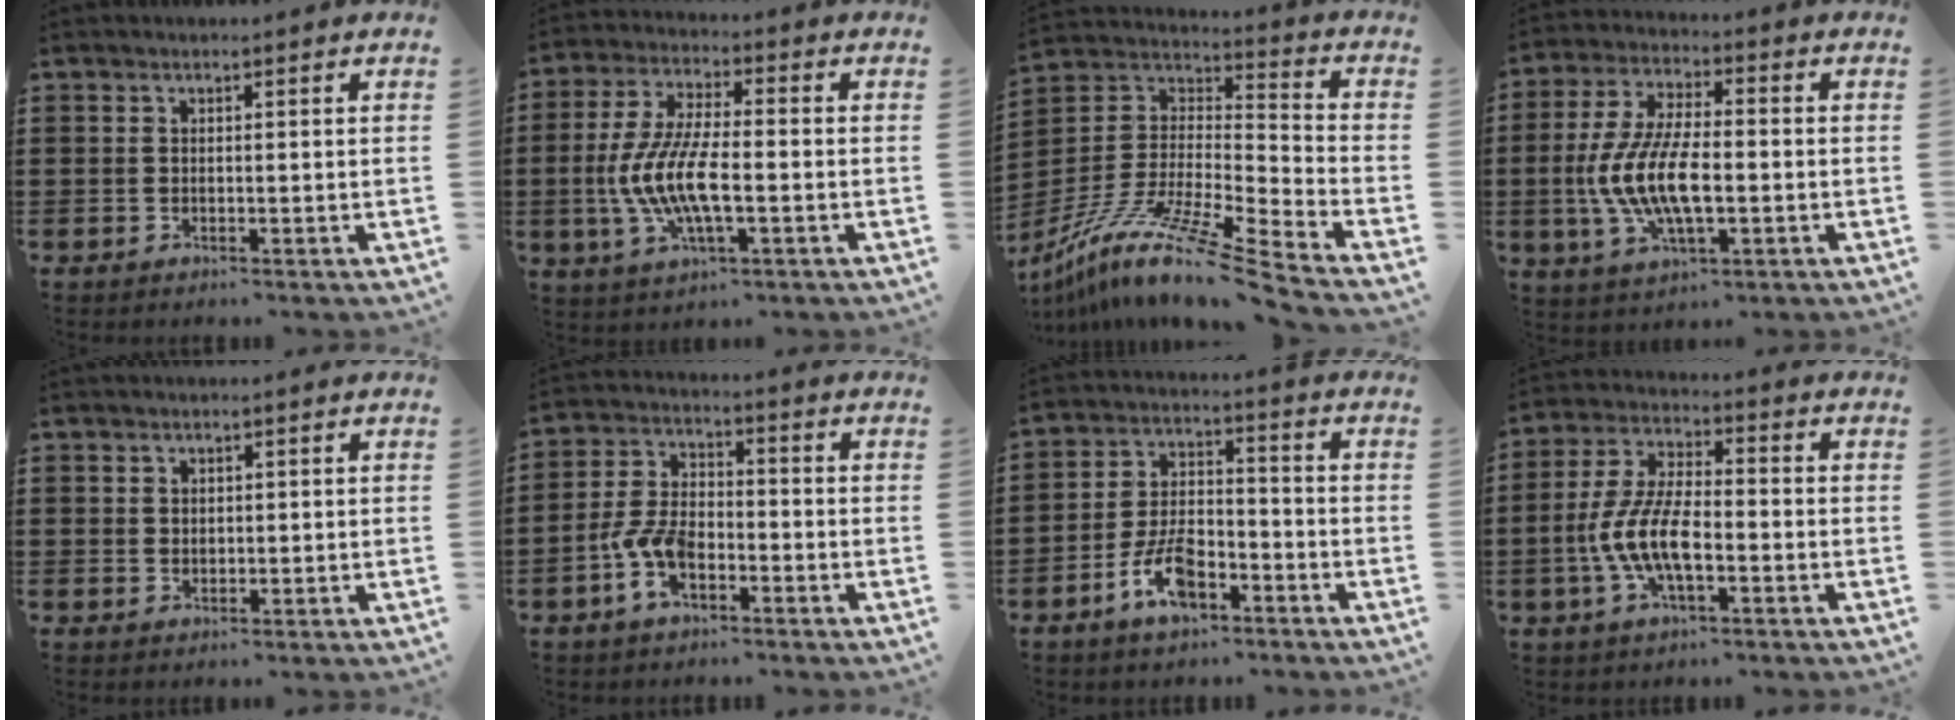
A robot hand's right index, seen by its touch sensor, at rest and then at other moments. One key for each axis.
{"total": 9.9, "fx": -2.3, "fy": 3.5, "fz": 9.0, "tx": -0.208, "ty": -0.014, "tz": -0.049}
{"total": 12.4, "fx": -9.8, "fy": 0.1, "fz": 7.6, "tx": -0.149, "ty": 0.001, "tz": -0.192}
{"total": 11.2, "fx": -2.0, "fy": 4.4, "fz": 10.0, "tx": -0.225, "ty": -0.013, "tz": -0.040}
{"total": 1.2, "fx": 0.8, "fy": 0.9, "fz": 0.3, "tx": -0.007, "ty": 0.004, "tz": 0.015}
{"total": 7.0, "fx": -3.1, "fy": 3.6, "fz": 5.1, "tx": -0.136, "ty": -0.003, "tz": -0.067}
{"total": 8.0, "fx": -4.4, "fy": 3.7, "fz": 5.6, "tx": -0.124, "ty": 0.005, "tz": -0.082}
{"total": 9.1, "fx": -2.7, "fy": 3.5, "fz": 7.9, "tx": -0.188, "ty": -0.011, "tz": -0.058}